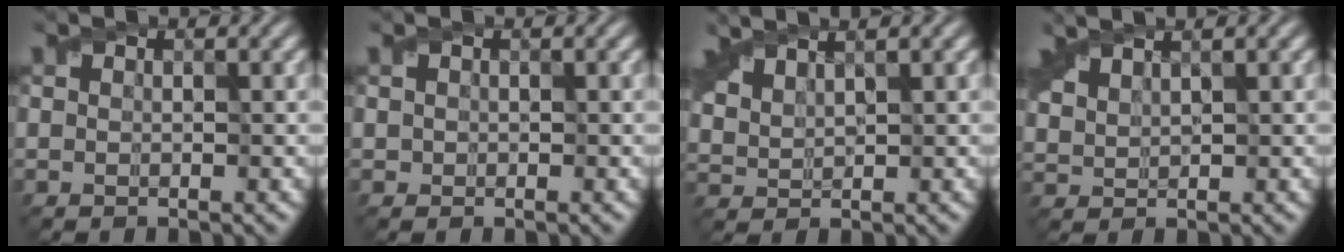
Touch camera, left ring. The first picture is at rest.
{"total": 0.6, "force": [0.1, 0.5, 0.2], "torque": [-0.001, 0.001, 0.001]}
{"total": 2.8, "force": [2.4, 0.7, 1.2], "torque": [-0.043, 0.011, 0.062]}
{"total": 2.2, "force": [2.0, 0.4, 0.8], "torque": [-0.030, 0.011, 0.054]}